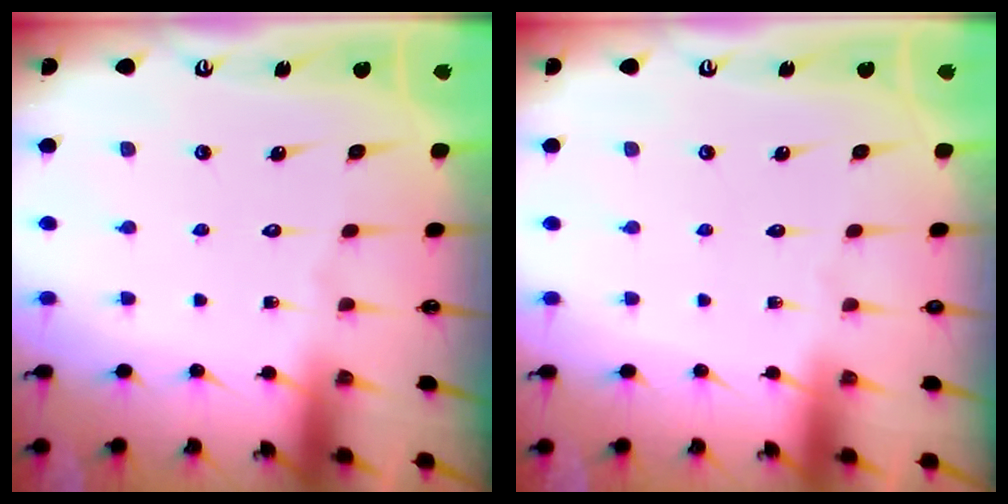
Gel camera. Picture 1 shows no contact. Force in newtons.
{"total": 0.0}